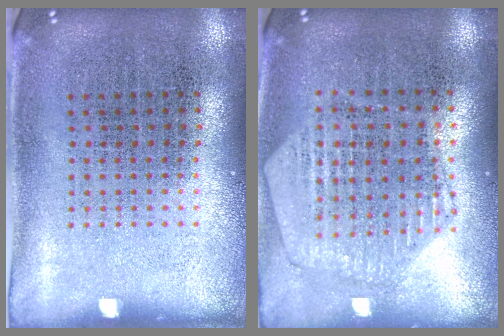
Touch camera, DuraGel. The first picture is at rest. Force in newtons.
{"total": 1.1, "press": 1.1, "slide": 0.1}